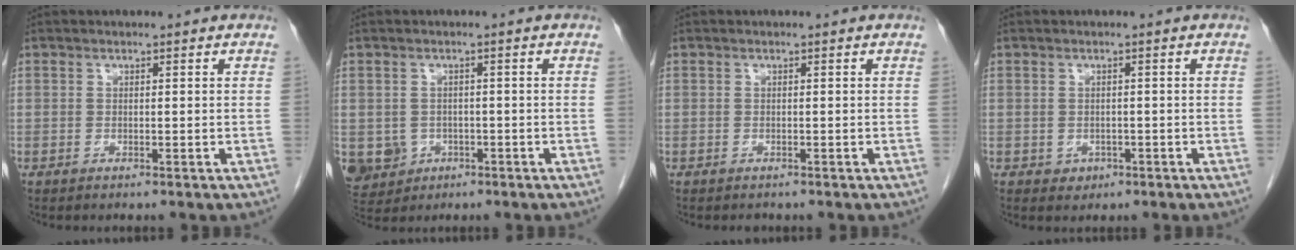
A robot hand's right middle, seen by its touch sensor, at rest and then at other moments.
{"total": 6.9, "force": [-2.4, 6.2, 1.9], "torque": [-0.052, 0.001, -0.027]}
{"total": 0.8, "force": [-0.7, 0.3, 0.1], "torque": [-0.005, 0.000, -0.011]}
{"total": 1.6, "force": [-0.7, 1.4, 0.5], "torque": [-0.003, 0.006, -0.003]}